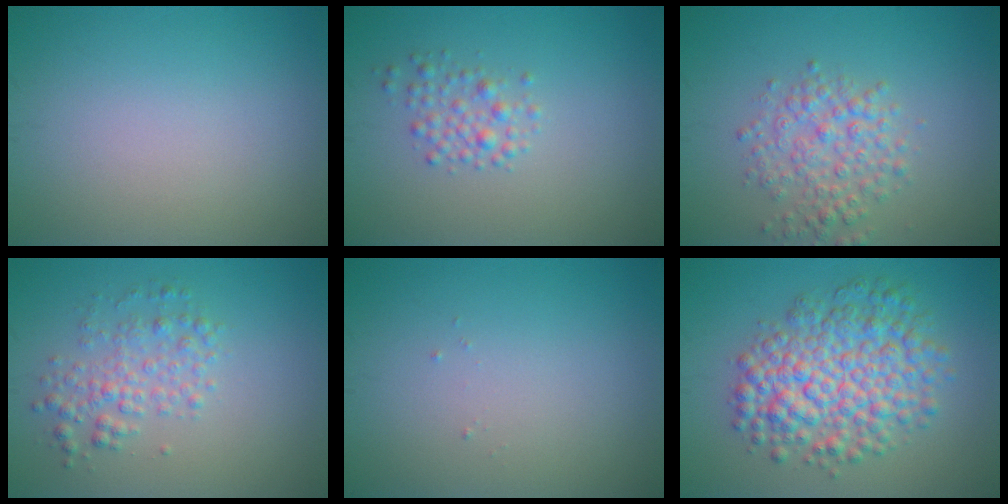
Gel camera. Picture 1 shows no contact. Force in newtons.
{"total": 2.0, "press": 2.0, "slide": 0.0}
{"total": 3.7, "press": 3.7, "slide": 0.1}
{"total": 2.9, "press": 2.9, "slide": 0.1}
{"total": 0.0}
{"total": 7.8, "press": 7.8, "slide": 0.2}